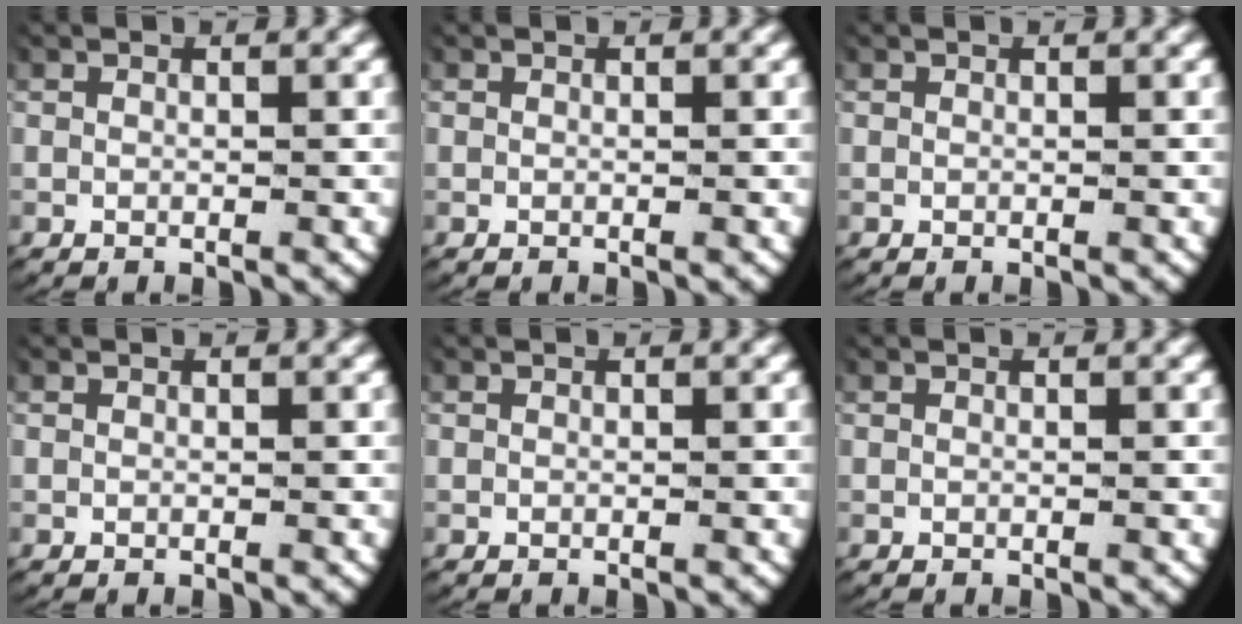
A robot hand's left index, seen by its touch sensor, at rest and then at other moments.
{"total": 0.0}
{"total": 0.0}
{"total": 0.0}
{"total": 0.0}
{"total": 0.0}